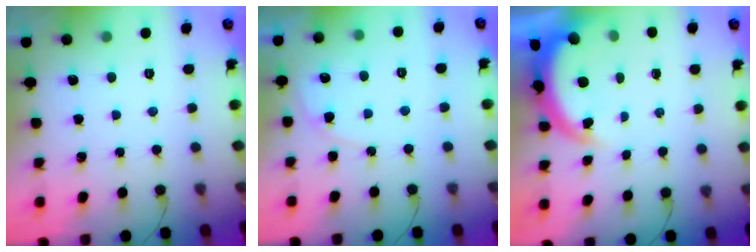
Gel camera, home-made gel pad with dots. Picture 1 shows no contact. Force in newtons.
{"total": 5.4, "press": 5.4, "slide": 0.6}
{"total": 4.0, "press": 3.9, "slide": 0.6}